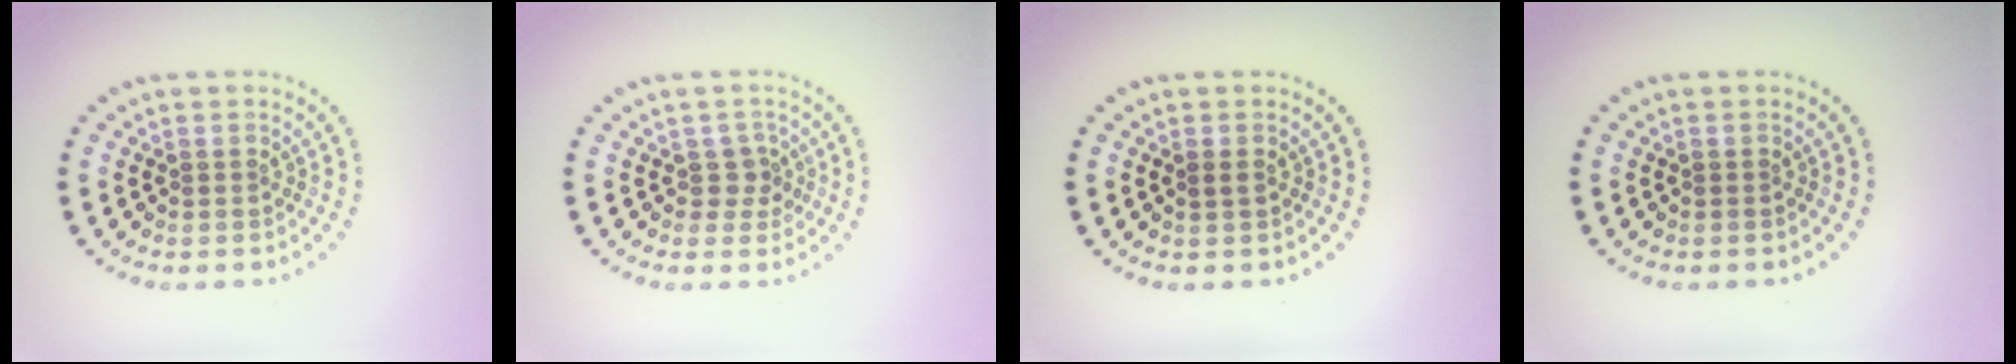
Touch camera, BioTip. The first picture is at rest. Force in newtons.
{"total": 1.7, "press": 1.3, "slide": 1.1}
{"total": 0.7, "press": 0.6, "slide": 0.1}
{"total": 0.0}